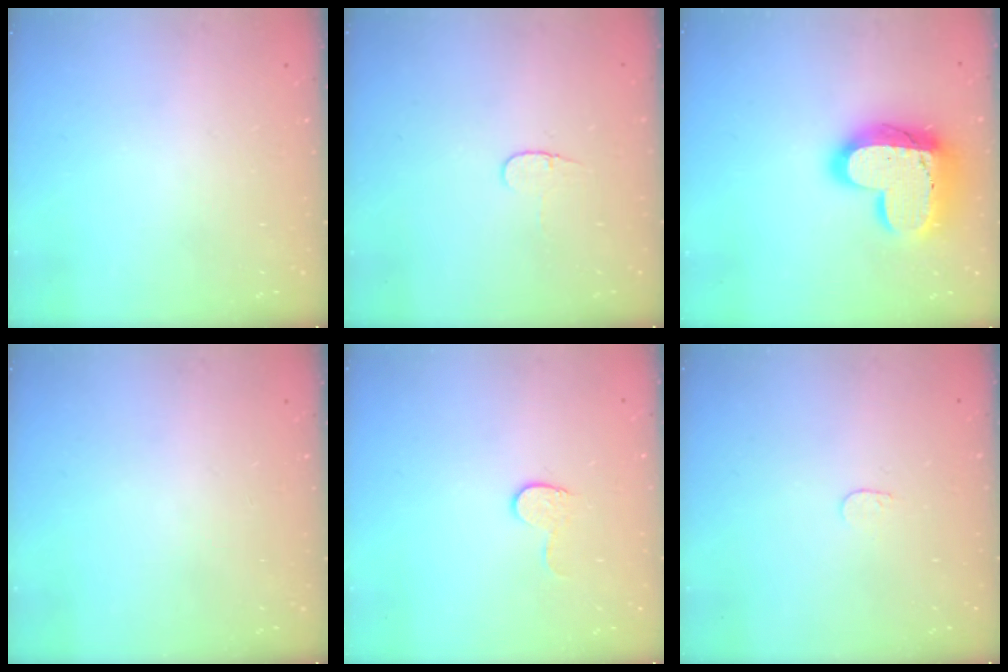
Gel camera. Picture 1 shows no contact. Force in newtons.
{"total": 3.7, "press": 3.6, "slide": 0.4}
{"total": 19.8, "press": 19.7, "slide": 1.5}
{"total": 0.0}
{"total": 4.4, "press": 4.4, "slide": 0.4}
{"total": 3.3, "press": 3.3, "slide": 0.3}